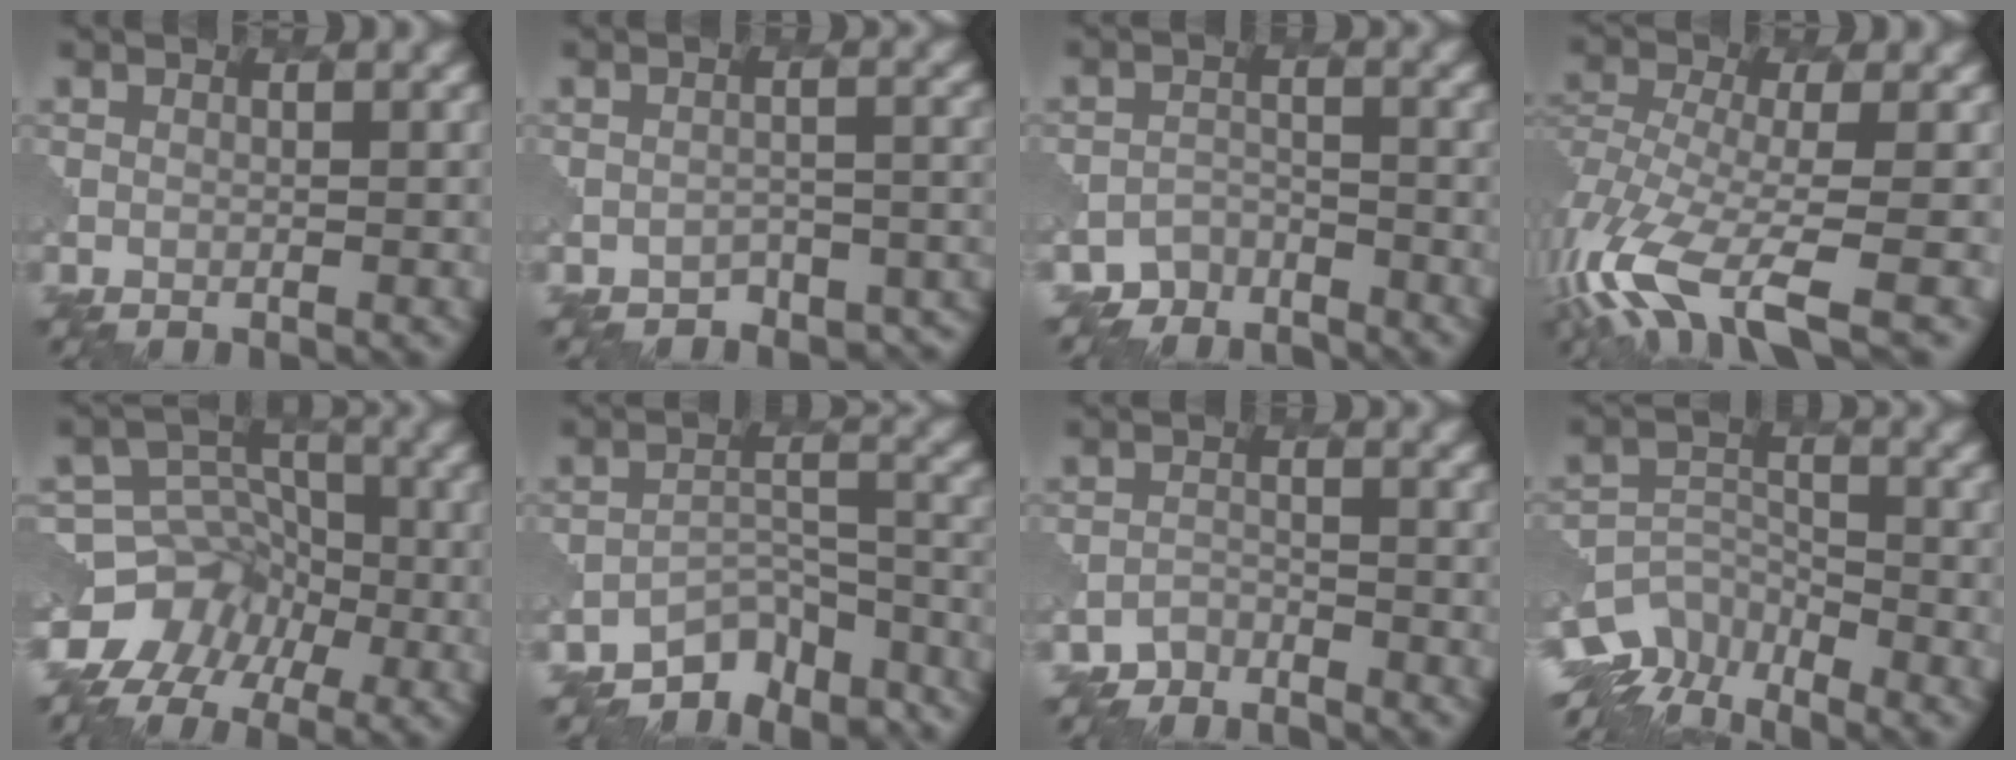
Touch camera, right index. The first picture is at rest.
{"total": 3.4, "force": [-3.1, 1.2, 0.4], "torque": [-0.007, -0.007, -0.032]}
{"total": 3.8, "force": [-3.5, 1.0, -0.7], "torque": [0.012, -0.005, -0.064]}
{"total": 10.2, "force": [-5.7, 3.7, 7.7], "torque": [-0.174, -0.017, -0.099]}
{"total": 9.3, "force": [-5.0, 7.7, 1.7], "torque": [-0.022, -0.004, -0.098]}
{"total": 8.2, "force": [-7.1, 3.2, 2.6], "torque": [-0.031, -0.012, -0.101]}
{"total": 2.6, "force": [-2.5, 0.4, -0.6], "torque": [0.007, -0.004, -0.047]}
{"total": 7.1, "force": [-6.4, 2.6, 1.7], "torque": [-0.030, -0.013, -0.113]}